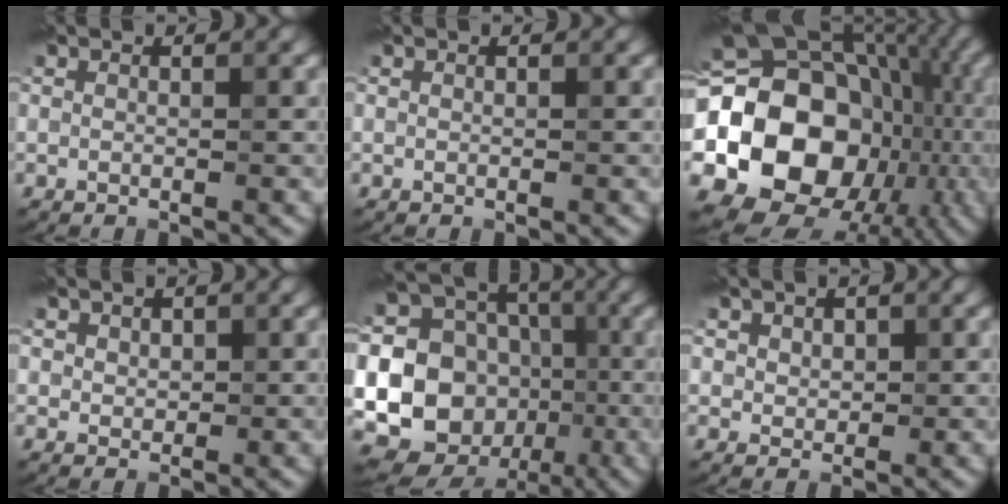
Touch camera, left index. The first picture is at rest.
{"total": 0.0}
{"total": 21.0, "force": [-2.1, 17.3, 11.7], "torque": [-0.207, -0.019, -0.052]}
{"total": 1.5, "force": [0.9, 1.2, 0.4], "torque": [-0.009, -0.005, 0.020]}
{"total": 20.7, "force": [-1.8, 19.0, 8.2], "torque": [-0.189, 0.012, -0.067]}
{"total": 2.1, "force": [1.3, 1.5, 0.7], "torque": [-0.019, -0.003, 0.027]}